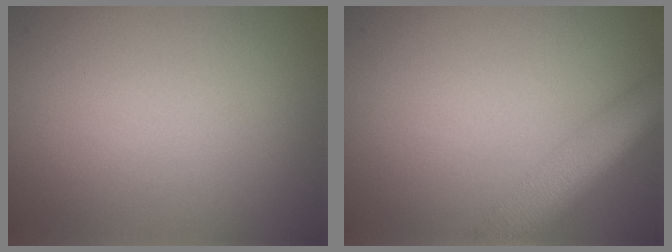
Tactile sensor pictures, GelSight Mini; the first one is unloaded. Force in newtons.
{"total": 8.2, "press": 8.2, "slide": 0.3}